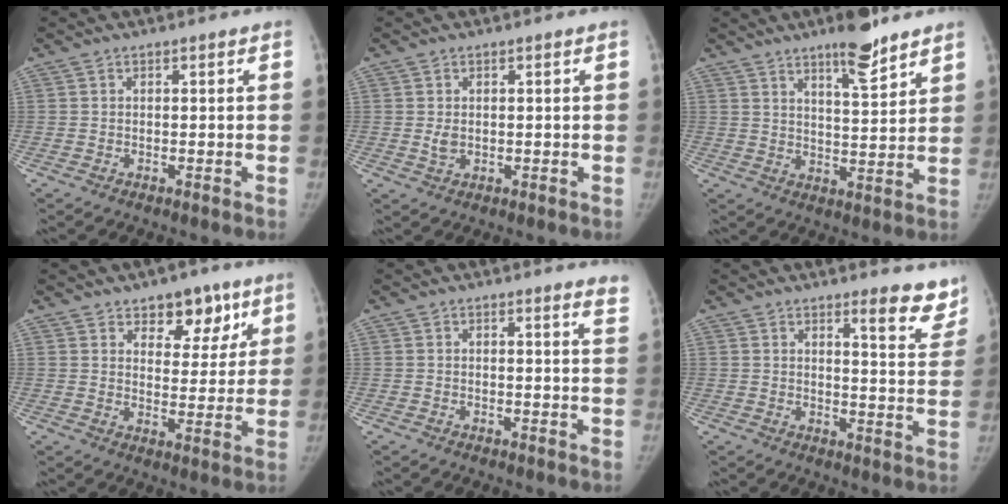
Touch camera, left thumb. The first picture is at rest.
{"total": 1.9, "force": [0.2, 1.3, 1.3], "torque": [-0.015, -0.004, 0.009]}
{"total": 9.1, "force": [6.6, 2.1, 5.8], "torque": [-0.070, -0.045, 0.105]}
{"total": 9.5, "force": [5.8, 5.5, 5.1], "torque": [-0.024, -0.028, 0.085]}
{"total": 3.7, "force": [3.4, 0.3, 1.4], "torque": [-0.014, -0.020, 0.019]}
{"total": 8.9, "force": [7.2, 2.2, 4.8], "torque": [-0.024, -0.049, 0.077]}